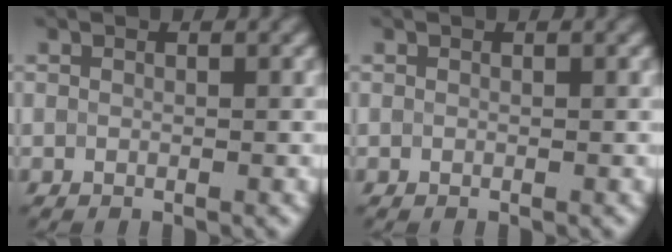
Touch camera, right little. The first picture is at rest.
{"total": 0.0}